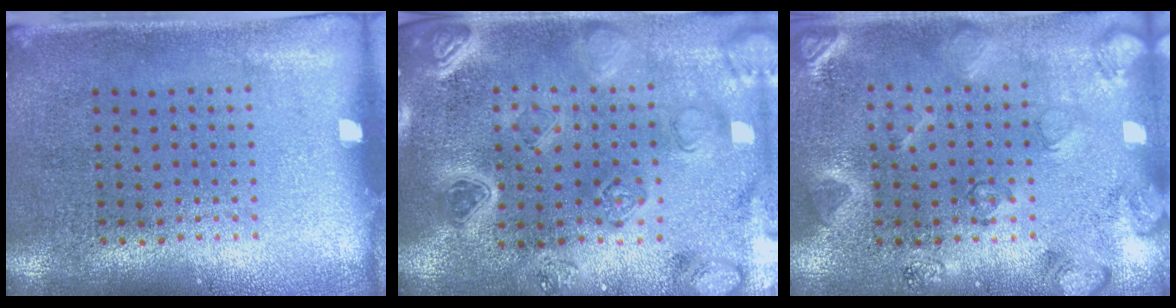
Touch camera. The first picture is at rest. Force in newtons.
{"total": 2.5, "press": 2.5, "slide": 0.3}
{"total": 2.1, "press": 2.1, "slide": 0.4}